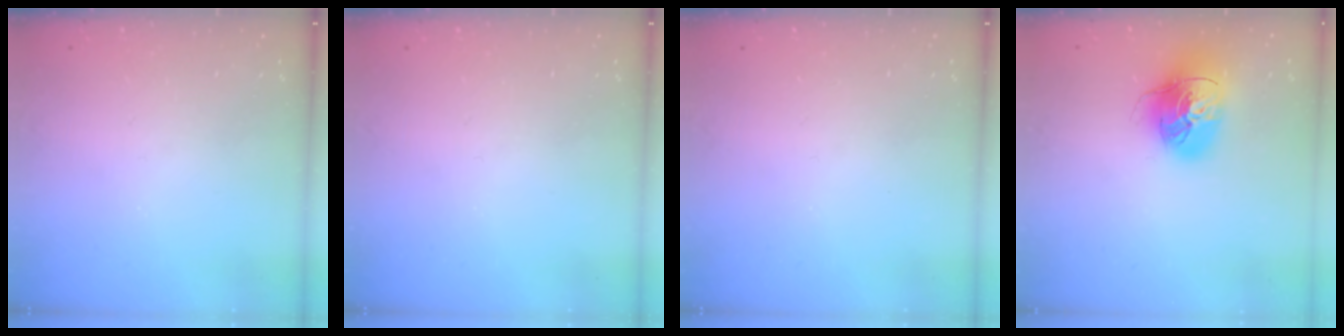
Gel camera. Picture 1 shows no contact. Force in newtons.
{"total": 0.0}
{"total": 0.0}
{"total": 16.2, "press": 16.1, "slide": 2.0}